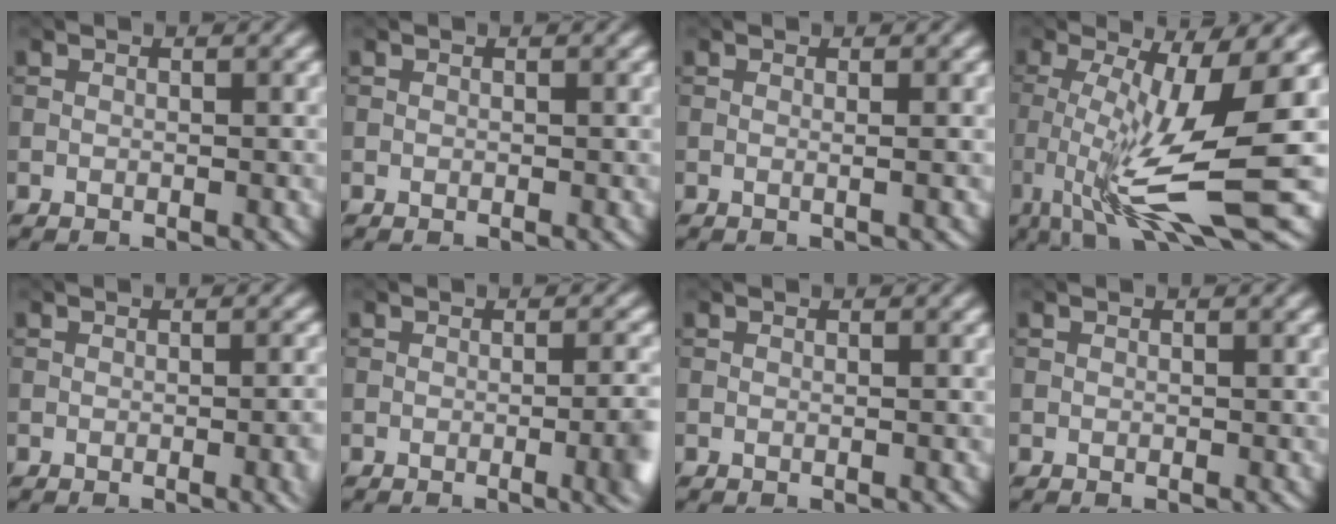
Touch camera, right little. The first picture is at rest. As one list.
[{"total": 0.0}, {"total": 0.8, "force": [0.0, 0.3, 0.8], "torque": [-0.008, -0.001, -0.006]}, {"total": 10.7, "force": [-2.3, 2.3, 10.2], "torque": [-0.183, -0.011, -0.043]}, {"total": 2.9, "force": [-0.6, 0.9, 2.7], "torque": [-0.029, -0.004, -0.006]}, {"total": 4.2, "force": [-0.8, 1.4, 3.9], "torque": [-0.045, -0.004, -0.007]}, {"total": 0.0}, {"total": 0.0}]